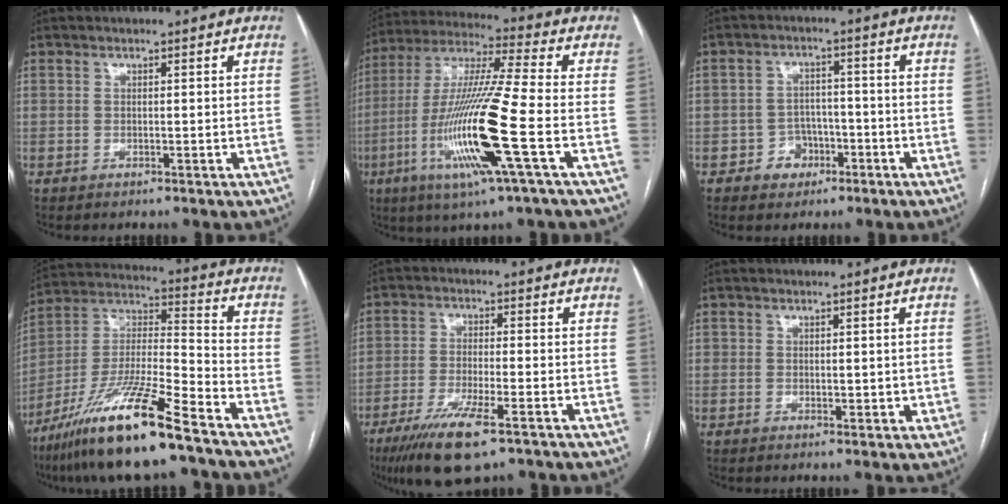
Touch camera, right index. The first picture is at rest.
{"total": 18.0, "force": [-5.4, -0.5, 17.1], "torque": [-0.350, -0.019, -0.110]}
{"total": 4.5, "force": [-2.1, 3.8, 1.0], "torque": [-0.006, 0.015, -0.028]}
{"total": 18.7, "force": [-12.9, 1.0, 13.5], "torque": [-0.286, -0.030, -0.239]}
{"total": 9.9, "force": [-6.2, 1.5, 7.6], "torque": [-0.140, -0.024, -0.103]}
{"total": 1.8, "force": [0.4, 1.5, 1.0], "torque": [-0.007, -0.002, 0.007]}